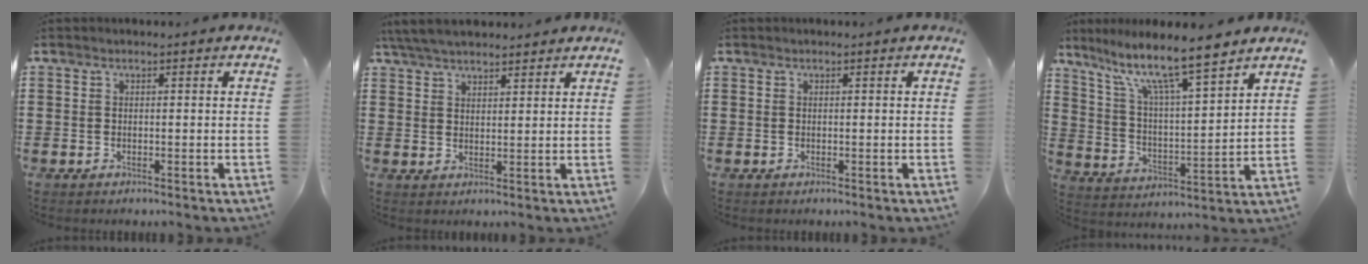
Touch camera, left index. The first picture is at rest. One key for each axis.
{"total": 5.3, "fx": 4.7, "fy": 1.1, "fz": 2.0, "tx": -0.053, "ty": -0.004, "tz": 0.090}
{"total": 0.0}
{"total": 10.0, "fx": 7.9, "fy": 1.3, "fz": 5.9, "tx": -0.143, "ty": -0.043, "tz": 0.133}